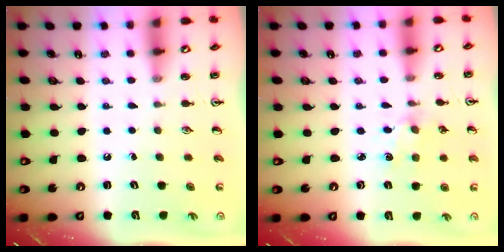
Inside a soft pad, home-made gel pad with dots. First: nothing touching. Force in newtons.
{"total": 1.9, "press": 1.9, "slide": 0.3}